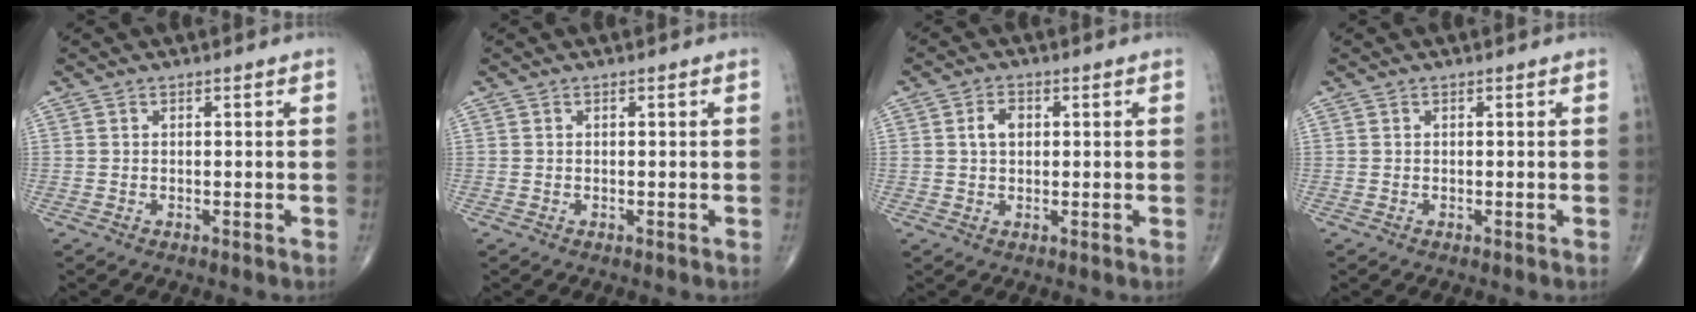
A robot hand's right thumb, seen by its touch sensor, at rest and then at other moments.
{"total": 0.0}
{"total": 3.4, "force": [0.7, 2.2, 2.4], "torque": [-0.041, 0.005, 0.013]}
{"total": 0.0}